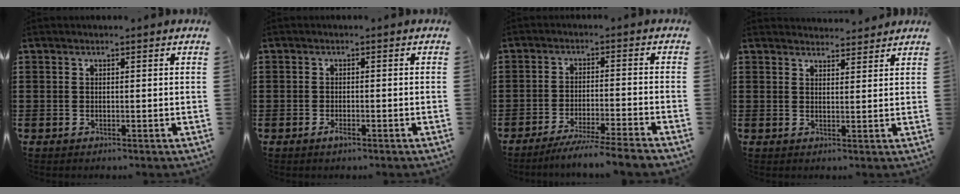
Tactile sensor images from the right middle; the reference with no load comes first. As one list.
[{"total": 1.3, "force": [-0.9, 0.5, 0.7], "torque": [-0.022, -0.007, -0.019]}, {"total": 4.9, "force": [-4.6, -0.4, 1.8], "torque": [-0.034, -0.012, -0.091]}, {"total": 2.6, "force": [2.5, 0.4, -0.2], "torque": [0.005, -0.005, 0.047]}]